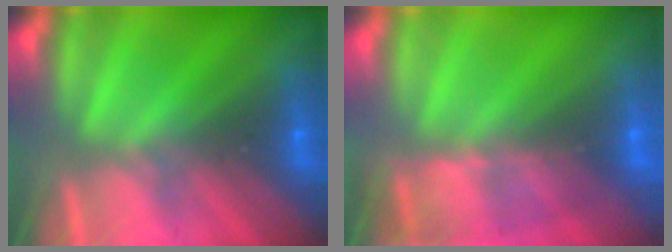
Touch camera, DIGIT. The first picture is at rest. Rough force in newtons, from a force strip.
{"total": 10.1}